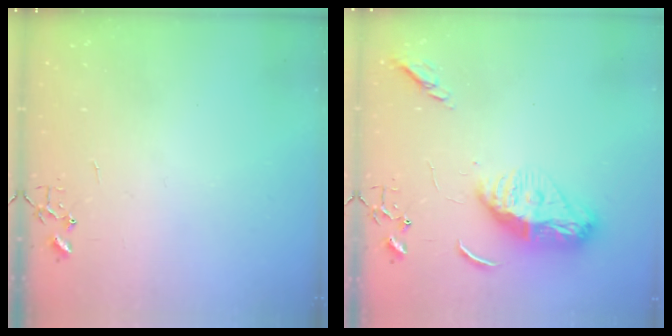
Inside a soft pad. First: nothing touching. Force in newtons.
{"total": 13.7, "press": 13.6, "slide": 1.2}